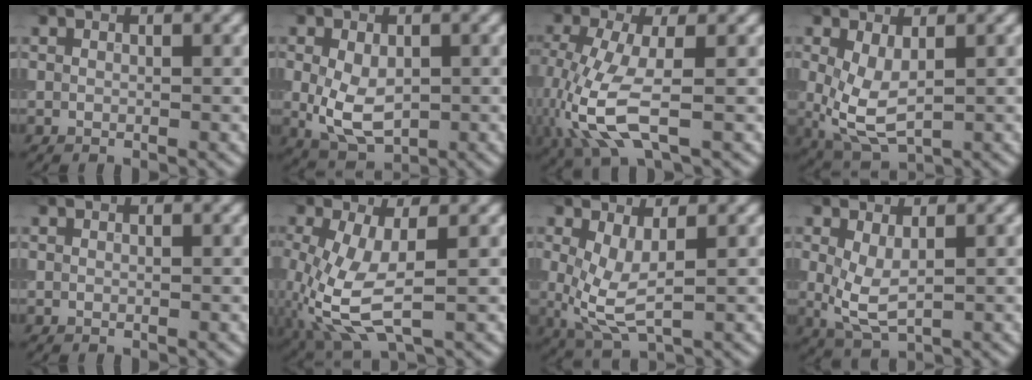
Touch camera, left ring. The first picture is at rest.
{"total": 5.3, "force": [-0.3, 3.4, 4.1], "torque": [-0.085, -0.009, 0.000]}
{"total": 7.4, "force": [-2.0, 3.0, 6.5], "torque": [-0.172, -0.014, -0.042]}
{"total": 5.0, "force": [0.1, 2.5, 4.3], "torque": [-0.108, -0.013, 0.009]}
{"total": 0.0}
{"total": 7.1, "force": [-1.2, 3.0, 6.3], "torque": [-0.164, -0.012, -0.020]}
{"total": 4.5, "force": [0.3, 1.8, 4.1], "torque": [-0.100, -0.014, 0.008]}
{"total": 3.5, "force": [0.4, 1.6, 3.1], "torque": [-0.073, -0.005, 0.011]}